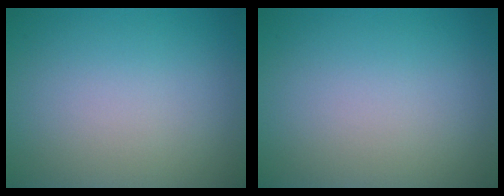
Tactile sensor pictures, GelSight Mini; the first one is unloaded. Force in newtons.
{"total": 0.0}